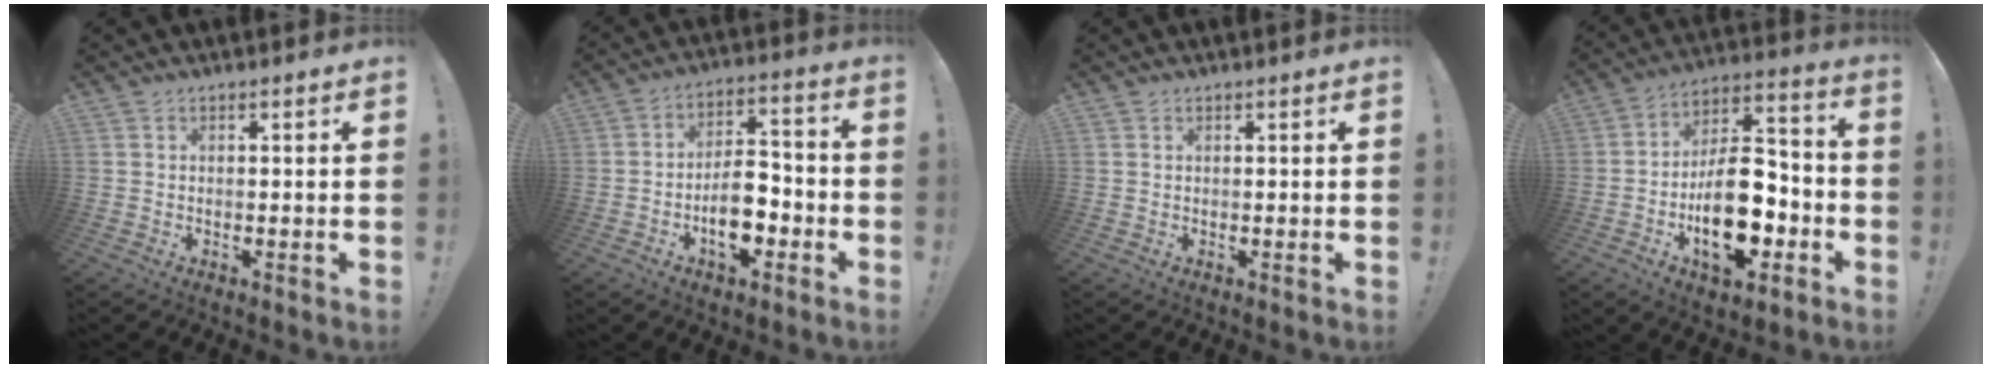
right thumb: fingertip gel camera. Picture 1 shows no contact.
{"total": 11.4, "force": [-4.4, 7.1, 7.8], "torque": [-0.126, 0.031, -0.077]}
{"total": 0.5, "force": [0.4, 0.3, -0.1], "torque": [0.007, -0.002, 0.007]}
{"total": 20.5, "force": [-6.5, 11.7, 15.5], "torque": [-0.253, 0.049, -0.095]}